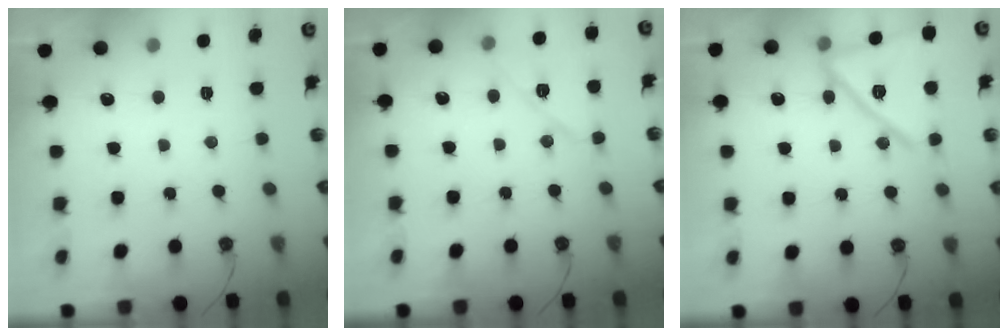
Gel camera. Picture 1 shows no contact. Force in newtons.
{"total": 9.5, "press": 9.4, "slide": 1.4}
{"total": 17.5, "press": 16.4, "slide": 6.1}